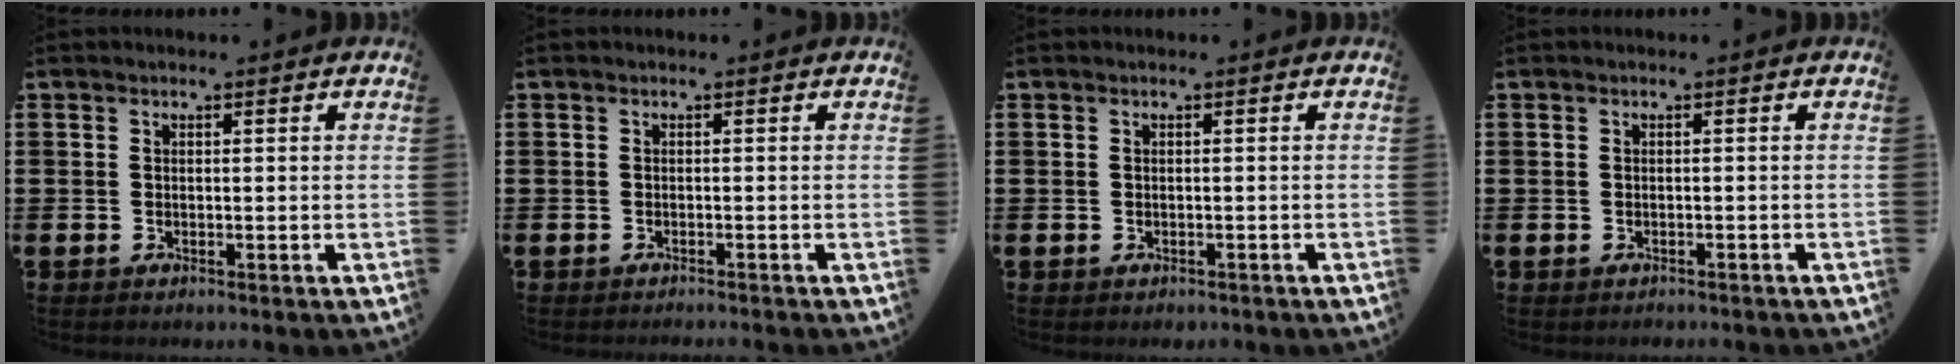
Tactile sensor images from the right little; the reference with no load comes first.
{"total": 0.5, "force": [-0.5, -0.2, 0.0], "torque": [0.001, -0.002, -0.011]}
{"total": 0.0}
{"total": 0.5, "force": [-0.5, 0.0, -0.1], "torque": [0.000, -0.002, -0.011]}